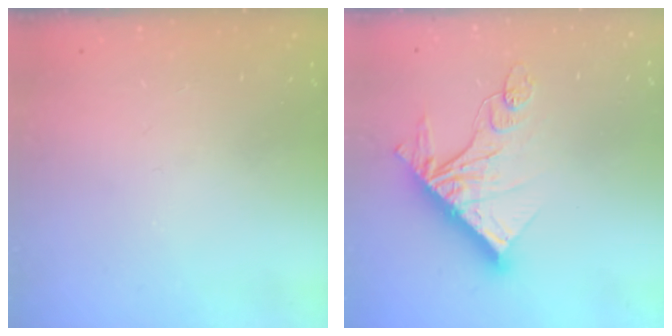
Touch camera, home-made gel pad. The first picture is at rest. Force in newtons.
{"total": 15.4, "press": 15.3, "slide": 0.9}